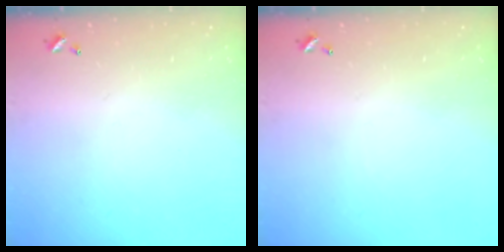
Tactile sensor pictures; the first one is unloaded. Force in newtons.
{"total": 0.0}